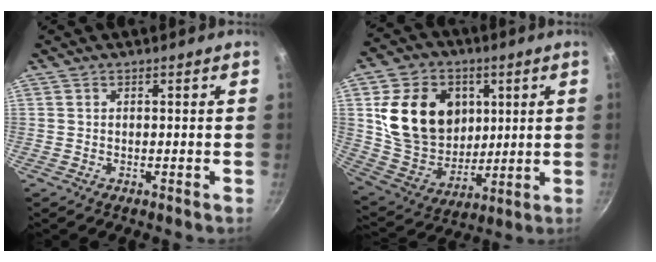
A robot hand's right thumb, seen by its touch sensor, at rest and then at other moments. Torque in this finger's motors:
{"motor_torque": [-0.47, 0.40, 0.09, -0.21, -0.21]}